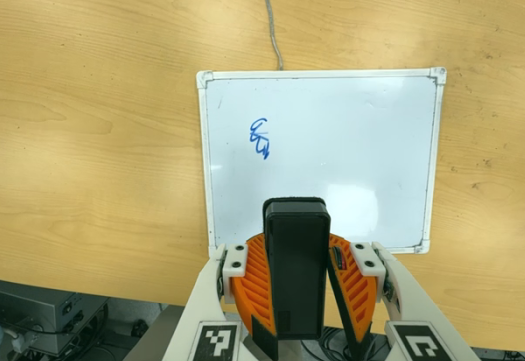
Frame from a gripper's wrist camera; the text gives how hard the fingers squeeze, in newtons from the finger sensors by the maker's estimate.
{"total": 10.7, "left": 9.7, "right": 11.8}